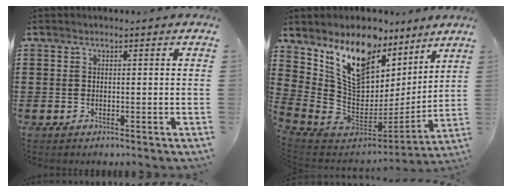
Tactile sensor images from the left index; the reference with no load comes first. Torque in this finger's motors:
{"motor_torque": [2.14, 0.00, 1.05, 0.21]}